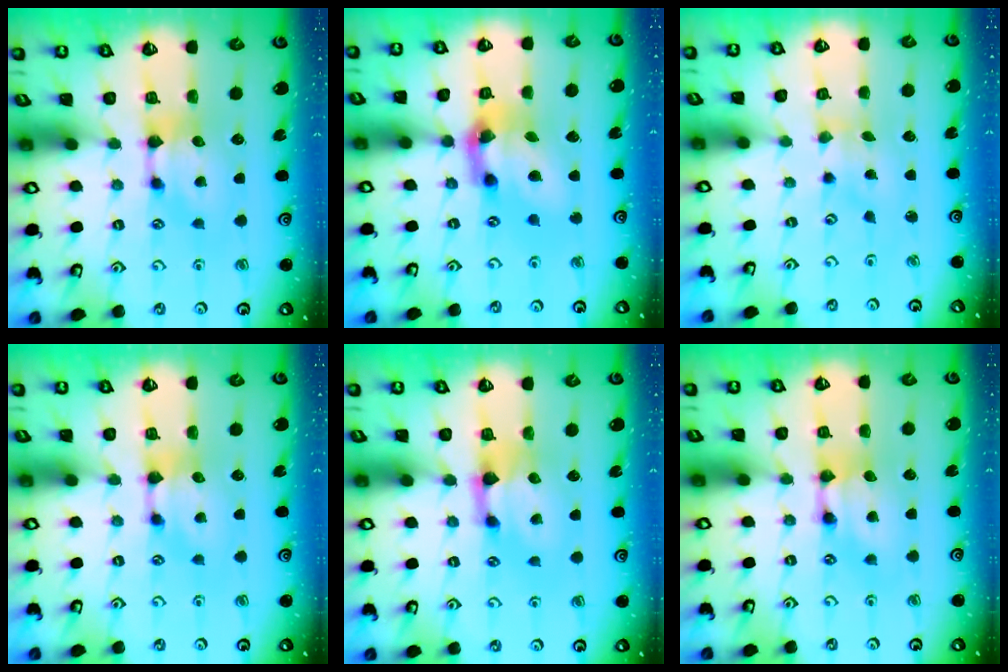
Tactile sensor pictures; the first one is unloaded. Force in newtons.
{"total": 8.2, "press": 7.9, "slide": 2.3}
{"total": 2.7, "press": 2.6, "slide": 1.0}
{"total": 0.0}
{"total": 1.6, "press": 0.9, "slide": 1.3}
{"total": 1.8, "press": 1.7, "slide": 0.0}